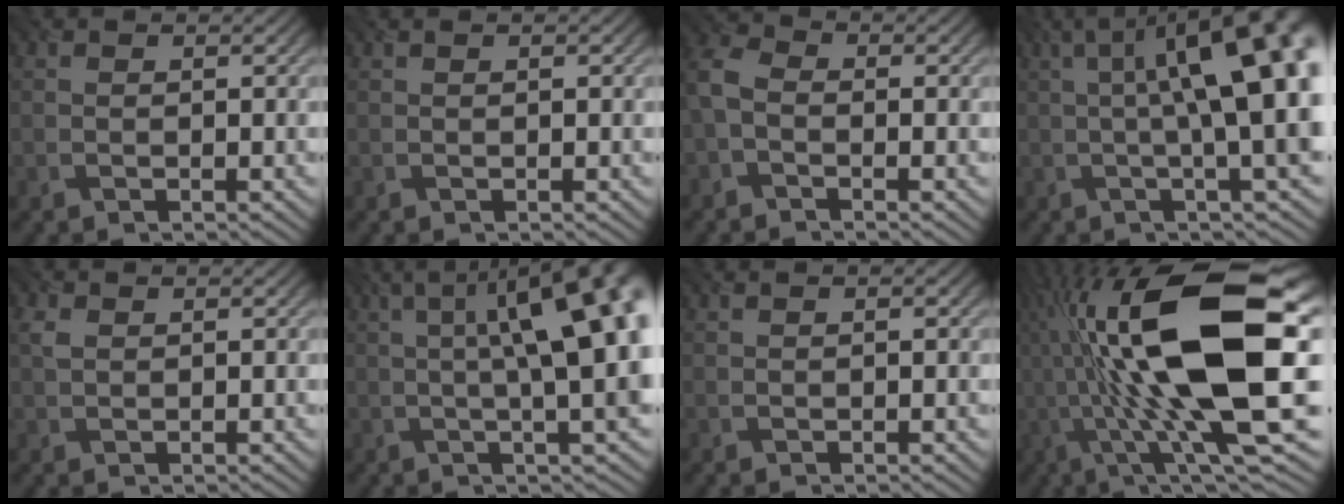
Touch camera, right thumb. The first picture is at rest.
{"total": 0.0}
{"total": 3.7, "force": [-1.3, 2.5, 2.4], "torque": [-0.069, 0.003, -0.042]}
{"total": 17.1, "force": [2.2, 5.1, 16.1], "torque": [-0.199, 0.037, 0.036]}
{"total": 1.5, "force": [0.6, 0.9, 1.0], "torque": [-0.029, 0.004, 0.013]}
{"total": 15.5, "force": [2.2, 4.7, 14.6], "torque": [-0.174, 0.035, 0.028]}
{"total": 0.0}
{"total": 21.7, "force": [2.9, 6.5, 20.5], "torque": [-0.378, 0.008, 0.061]}